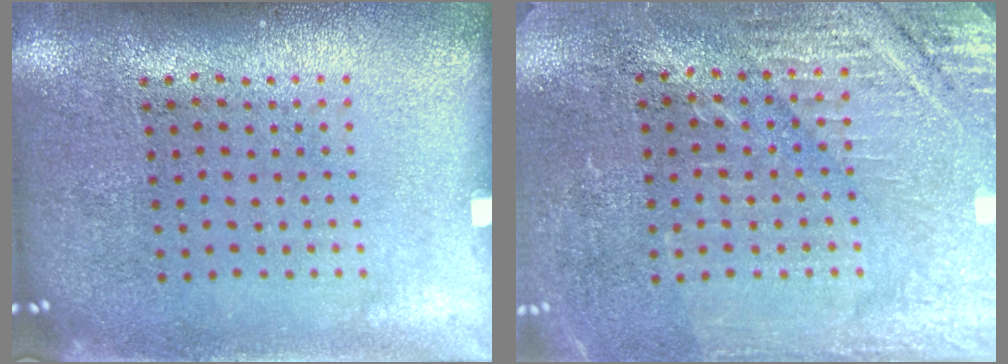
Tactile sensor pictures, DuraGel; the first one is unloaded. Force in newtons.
{"total": 2.9, "press": 2.9, "slide": 0.3}